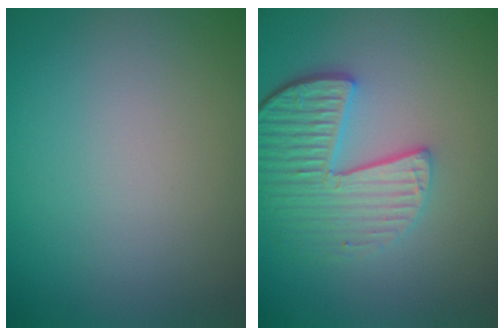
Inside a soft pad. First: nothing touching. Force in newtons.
{"total": 4.6, "press": 3.9, "slide": 2.5}